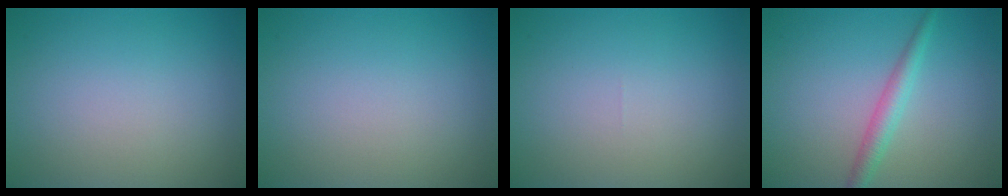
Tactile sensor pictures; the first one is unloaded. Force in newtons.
{"total": 0.0}
{"total": 0.0}
{"total": 2.3, "press": 2.3, "slide": 0.0}